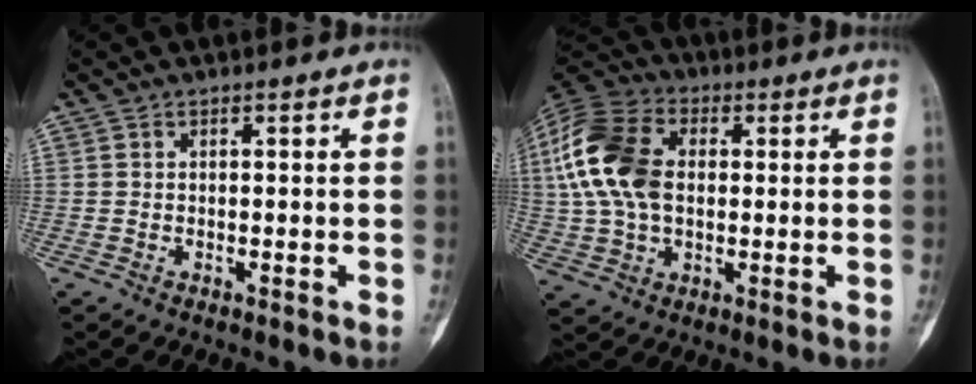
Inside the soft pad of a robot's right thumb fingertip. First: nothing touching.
{"total": 16.9, "force": [2.0, 11.1, 12.6], "torque": [-0.261, 0.017, 0.032]}